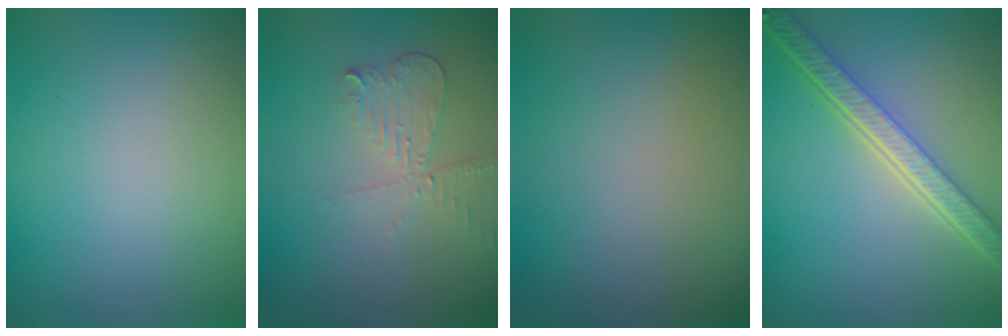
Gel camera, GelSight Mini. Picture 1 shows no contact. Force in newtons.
{"total": 3.0, "press": 2.8, "slide": 1.1}
{"total": 0.0}
{"total": 5.9, "press": 4.5, "slide": 3.8}